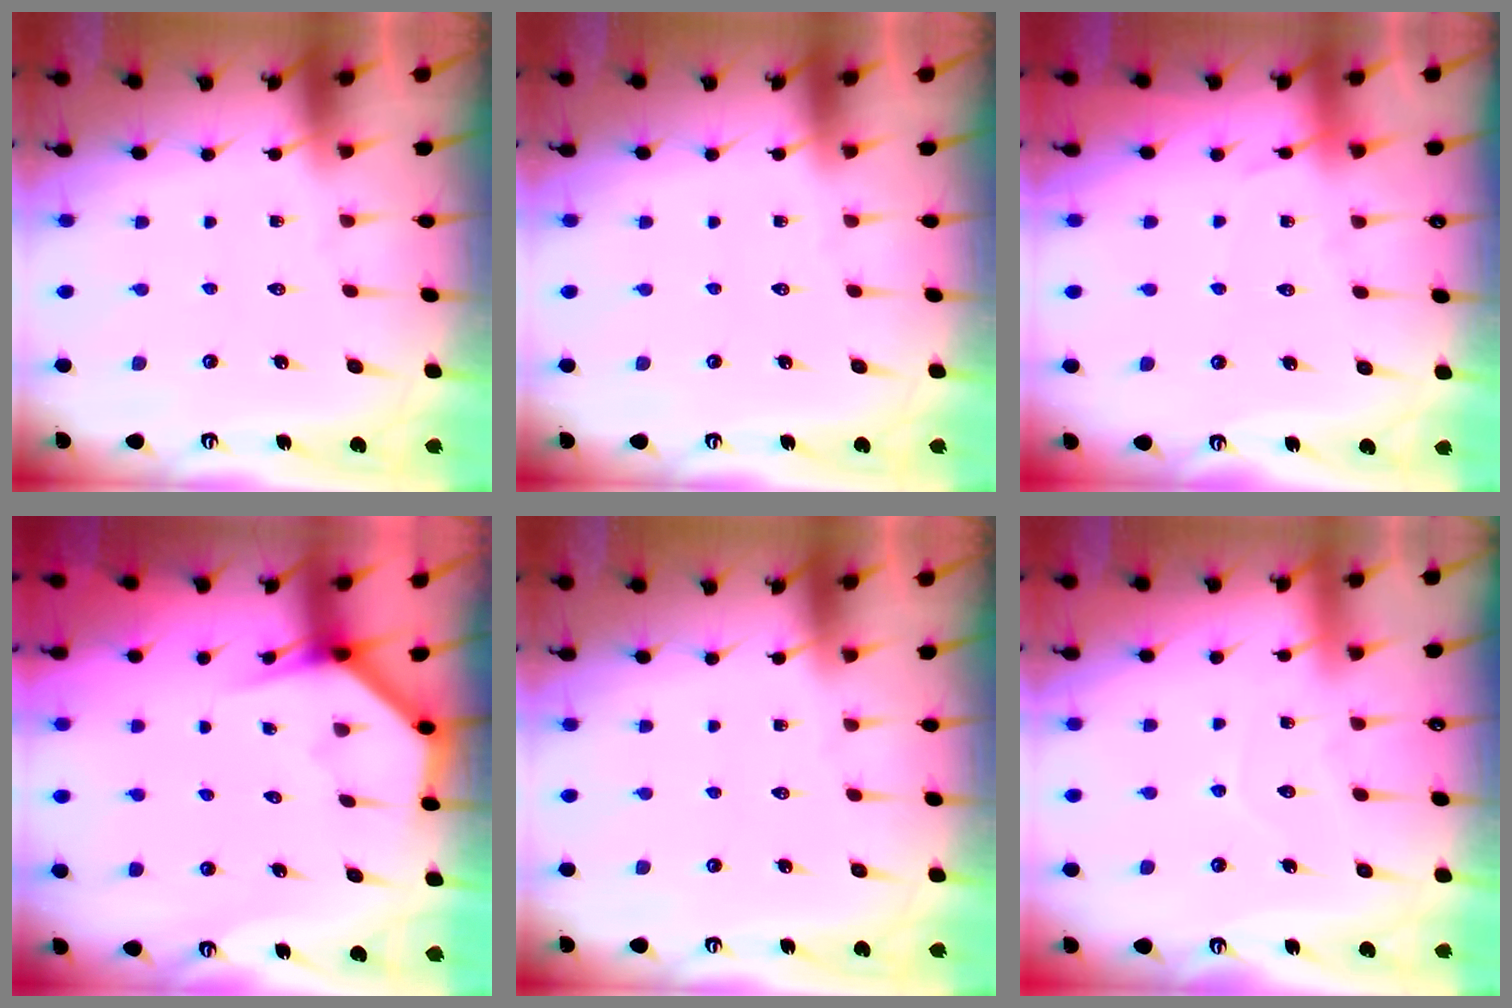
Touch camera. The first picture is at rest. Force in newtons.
{"total": 0.0}
{"total": 4.0, "press": 4.0, "slide": 0.4}
{"total": 3.8, "press": 3.8, "slide": 0.2}
{"total": 0.0}
{"total": 5.7, "press": 5.7, "slide": 0.5}